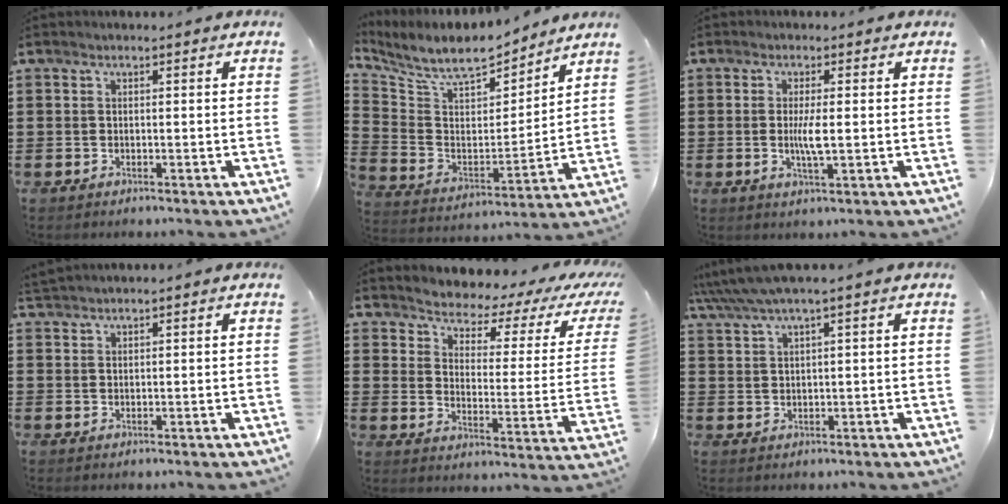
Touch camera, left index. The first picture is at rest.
{"total": 8.7, "force": [7.7, 2.2, 3.2], "torque": [-0.102, -0.050, 0.134]}
{"total": 4.0, "force": [0.0, 0.6, 4.0], "torque": [-0.080, -0.005, -0.004]}
{"total": 1.2, "force": [1.1, -0.1, 0.2], "torque": [-0.007, 0.000, 0.023]}
{"total": 2.5, "force": [2.3, 1.0, 0.5], "torque": [-0.032, -0.028, 0.029]}
{"total": 3.1, "force": [2.0, 0.0, 2.5], "torque": [-0.061, -0.004, 0.030]}